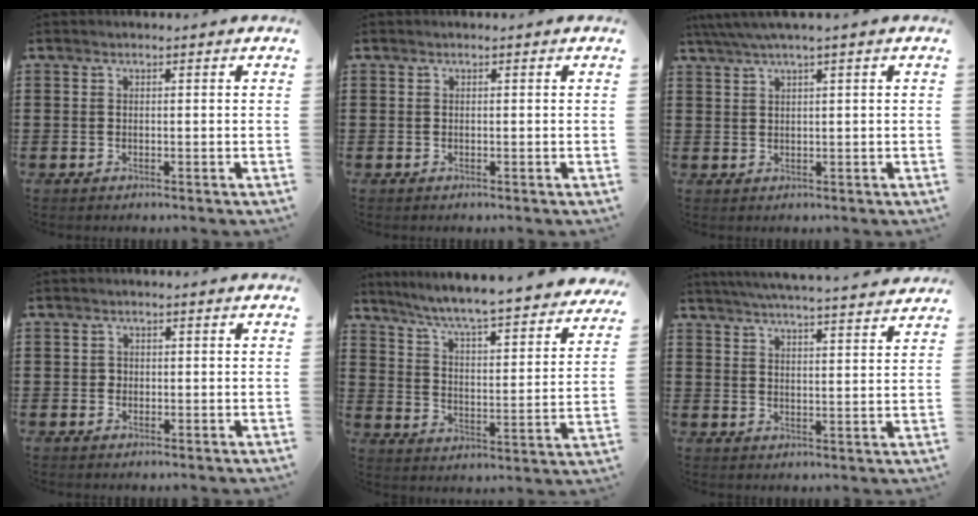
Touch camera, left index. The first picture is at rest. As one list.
[{"total": 0.0}, {"total": 2.2, "force": [1.3, -0.2, 1.8], "torque": [-0.035, 0.000, 0.022]}, {"total": 0.8, "force": [0.1, 0.7, 0.3], "torque": [-0.008, 0.005, 0.002]}, {"total": 5.7, "force": [5.1, -0.7, 2.3], "torque": [-0.069, -0.050, 0.079]}, {"total": 4.9, "force": [4.7, -0.7, 1.2], "torque": [-0.041, -0.030, 0.082]}]